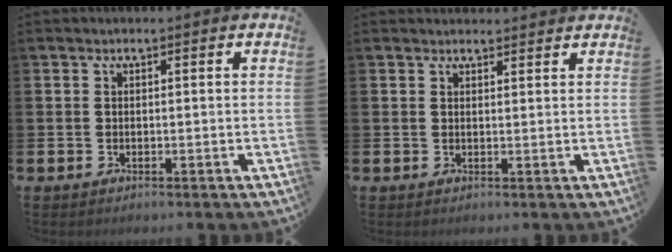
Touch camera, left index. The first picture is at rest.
{"total": 1.7, "force": [1.6, 0.4, -0.1], "torque": [0.009, -0.007, 0.028]}